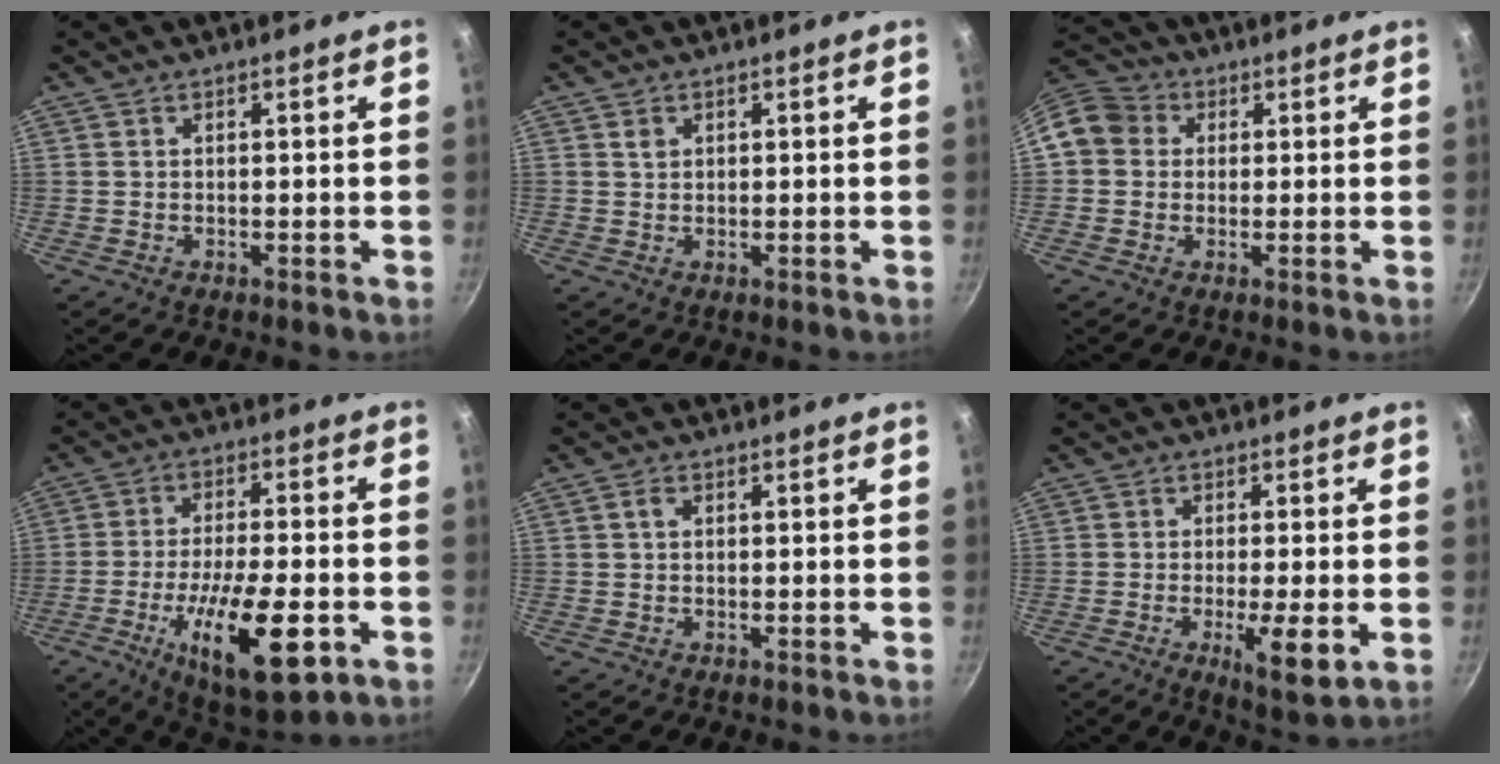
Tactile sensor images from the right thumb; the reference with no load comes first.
{"total": 1.4, "force": [0.6, 1.1, 0.6], "torque": [-0.007, -0.002, 0.010]}
{"total": 9.2, "force": [1.3, 8.2, 4.0], "torque": [-0.057, 0.022, 0.005]}
{"total": 18.1, "force": [-6.2, 6.1, 15.8], "torque": [-0.256, 0.014, -0.098]}
{"total": 1.2, "force": [0.3, 0.8, 0.9], "torque": [-0.016, 0.006, 0.004]}
{"total": 7.7, "force": [-2.0, 1.7, 7.3], "torque": [-0.119, -0.004, -0.028]}